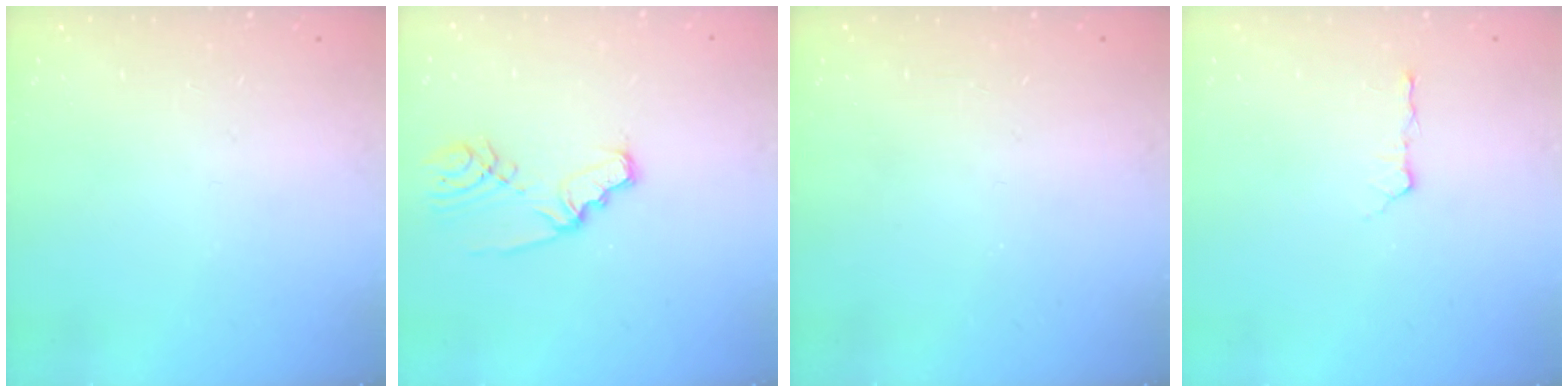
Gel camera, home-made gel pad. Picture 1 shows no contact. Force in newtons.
{"total": 5.2, "press": 5.2, "slide": 0.3}
{"total": 0.0}
{"total": 3.0, "press": 2.5, "slide": 1.6}